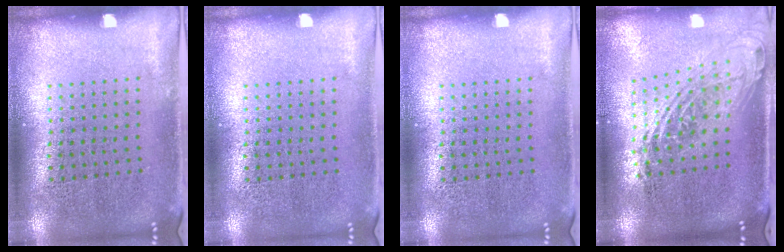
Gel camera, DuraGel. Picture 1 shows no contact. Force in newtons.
{"total": 0.0}
{"total": 0.0}
{"total": 1.9, "press": 1.5, "slide": 1.3}